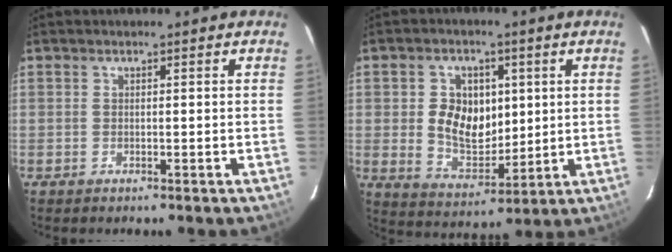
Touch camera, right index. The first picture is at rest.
{"total": 10.0, "force": [1.3, 7.5, 6.5], "torque": [-0.128, 0.005, 0.035]}